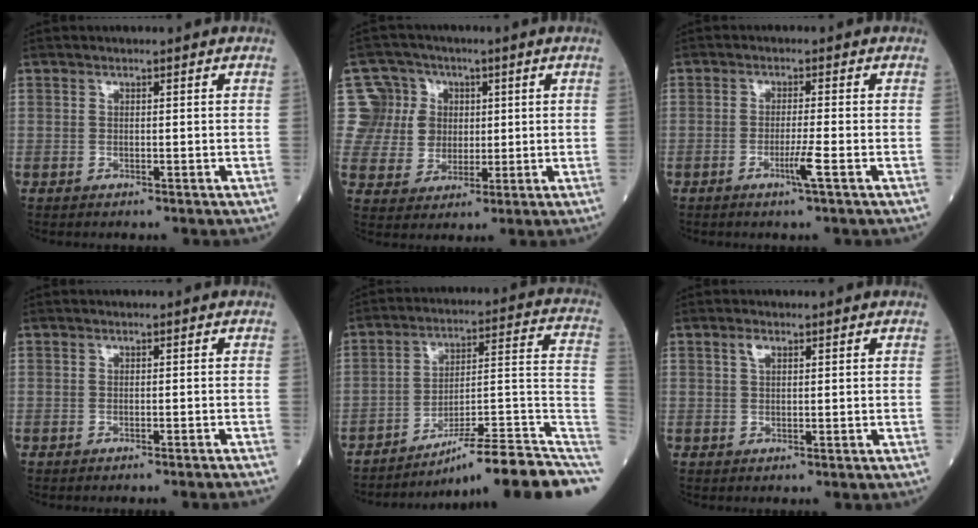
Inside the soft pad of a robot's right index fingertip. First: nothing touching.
{"total": 9.8, "force": [2.5, 9.3, 1.3], "torque": [-0.030, 0.038, 0.055]}
{"total": 2.9, "force": [-1.4, -0.6, 2.5], "torque": [-0.051, -0.006, -0.028]}
{"total": 2.9, "force": [-2.6, -0.7, 1.1], "torque": [-0.015, 0.004, -0.031]}
{"total": 18.9, "force": [-15.1, 1.2, 11.3], "torque": [-0.093, 0.041, -0.219]}
{"total": 1.4, "force": [0.7, 0.6, 1.0], "torque": [-0.022, 0.005, 0.014]}